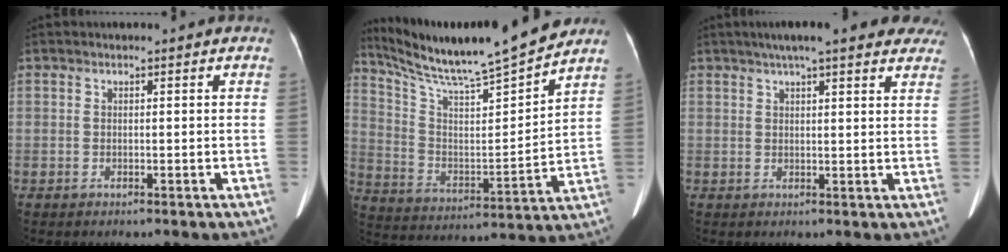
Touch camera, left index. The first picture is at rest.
{"total": 19.2, "force": [17.3, -0.2, 8.1], "torque": [-0.154, -0.021, 0.283]}
{"total": 17.0, "force": [14.2, 3.2, 8.9], "torque": [-0.116, 0.040, 0.172]}